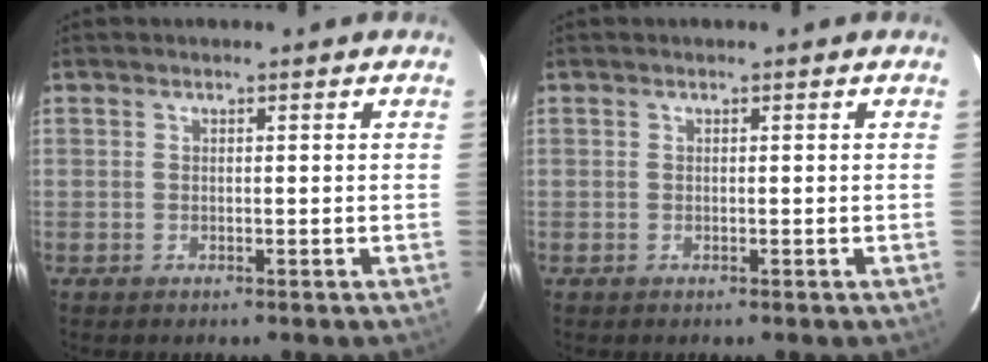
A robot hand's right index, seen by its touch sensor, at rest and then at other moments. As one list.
[{"total": 0.0}]